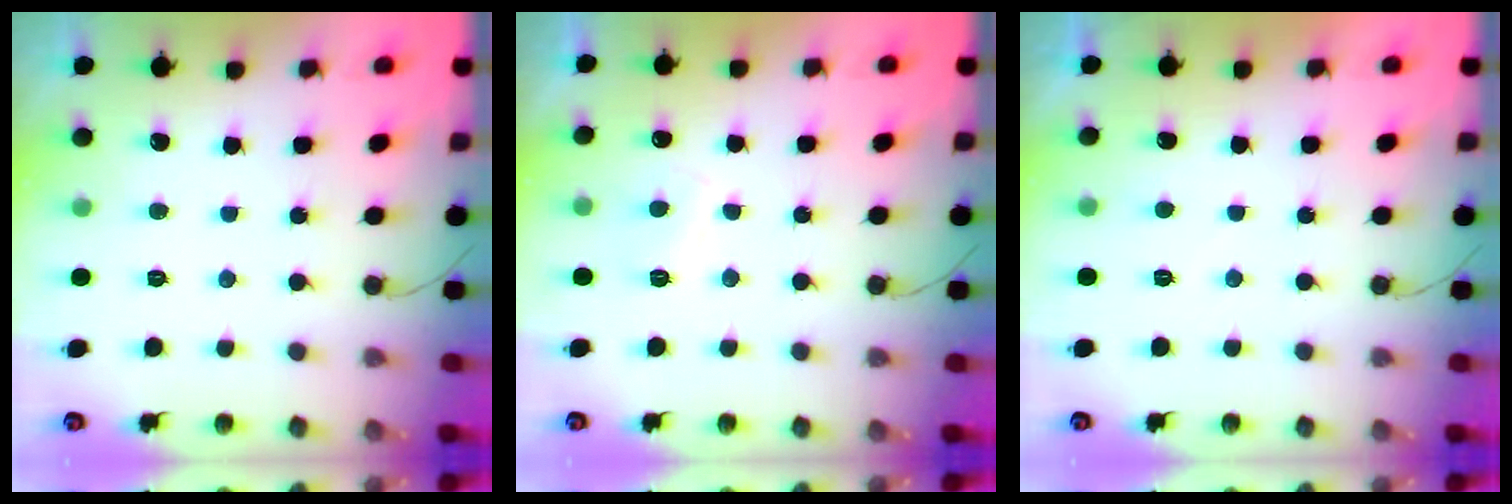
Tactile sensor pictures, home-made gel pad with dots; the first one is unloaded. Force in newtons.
{"total": 3.5, "press": 3.4, "slide": 0.6}
{"total": 0.0}